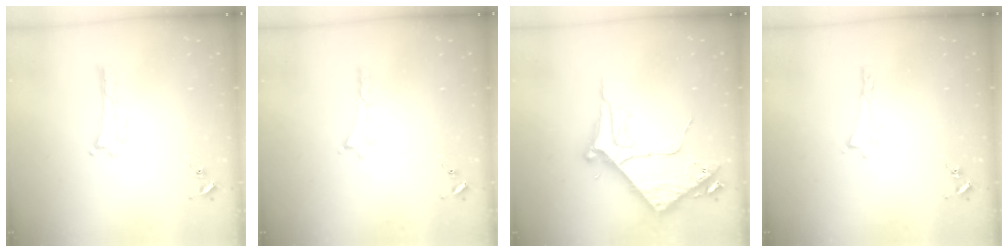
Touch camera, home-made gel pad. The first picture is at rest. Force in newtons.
{"total": 0.0}
{"total": 8.9, "press": 8.9, "slide": 0.8}
{"total": 0.0}